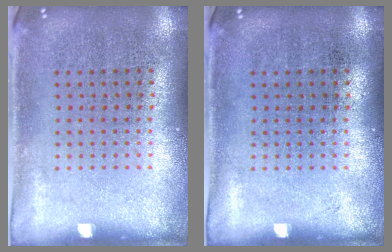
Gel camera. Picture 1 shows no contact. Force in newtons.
{"total": 0.0}